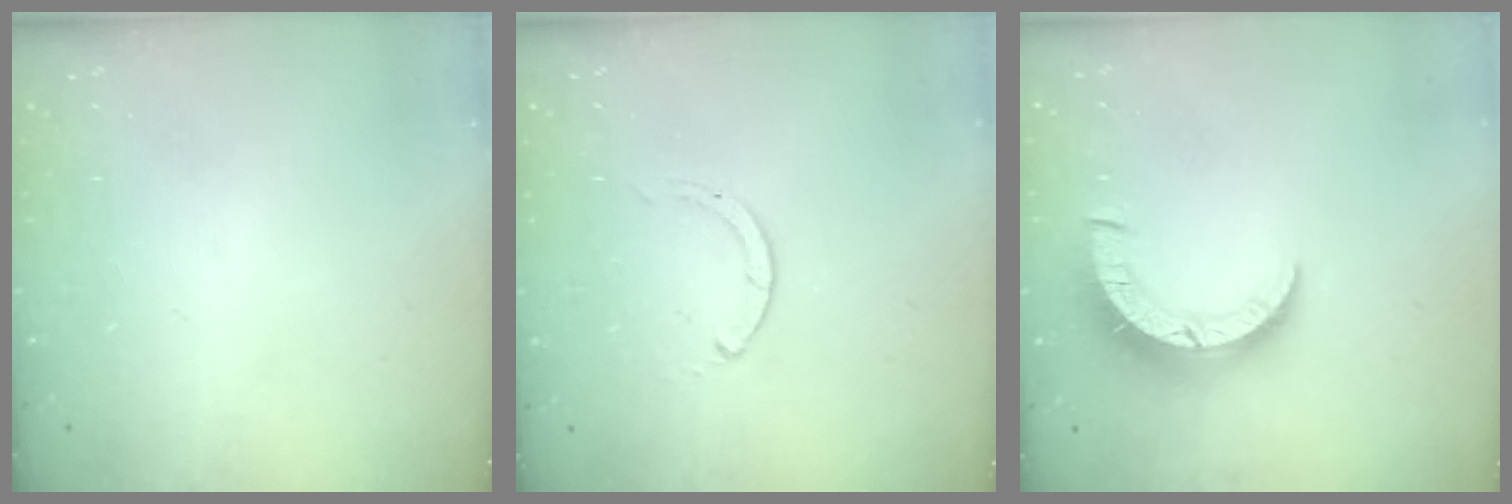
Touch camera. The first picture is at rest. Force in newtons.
{"total": 0.0}
{"total": 8.6, "press": 8.6, "slide": 0.5}